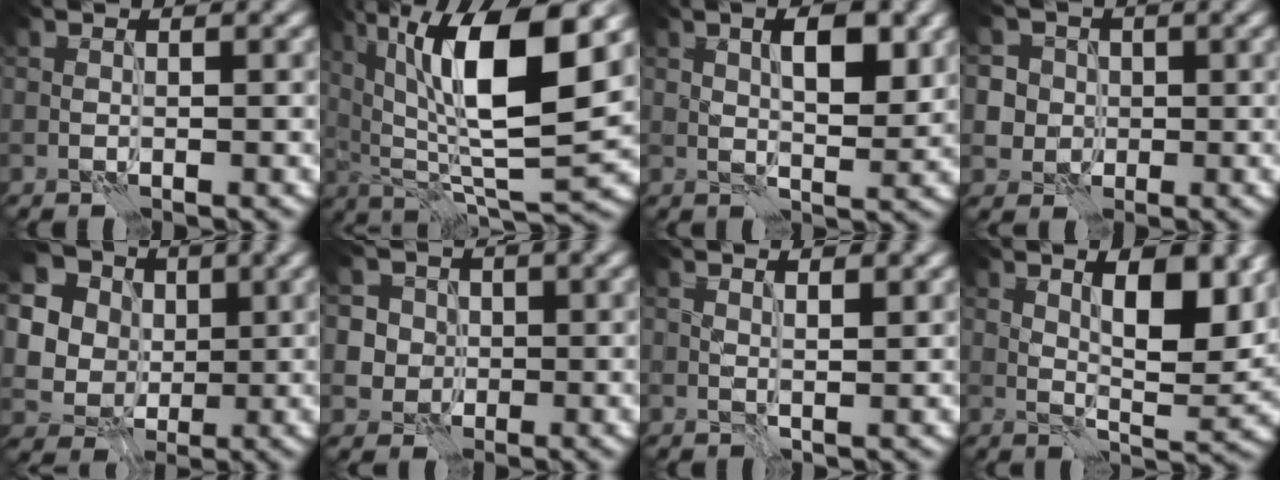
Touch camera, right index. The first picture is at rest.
{"total": 13.0, "force": [4.2, 4.0, 11.6], "torque": [-0.195, 0.002, 0.077]}
{"total": 4.8, "force": [1.5, 1.8, 4.2], "torque": [-0.067, 0.003, 0.027]}
{"total": 6.0, "force": [1.0, 5.6, 1.9], "torque": [-0.031, 0.032, 0.000]}
{"total": 11.3, "force": [4.2, 9.3, 4.7], "torque": [-0.135, 0.017, 0.069]}
{"total": 5.7, "force": [1.2, 5.2, 1.8], "torque": [-0.026, 0.029, 0.005]}
{"total": 1.5, "force": [0.9, 0.2, 1.2], "torque": [-0.018, -0.003, 0.015]}
{"total": 6.9, "force": [2.4, 2.2, 6.1], "torque": [-0.091, -0.002, 0.041]}